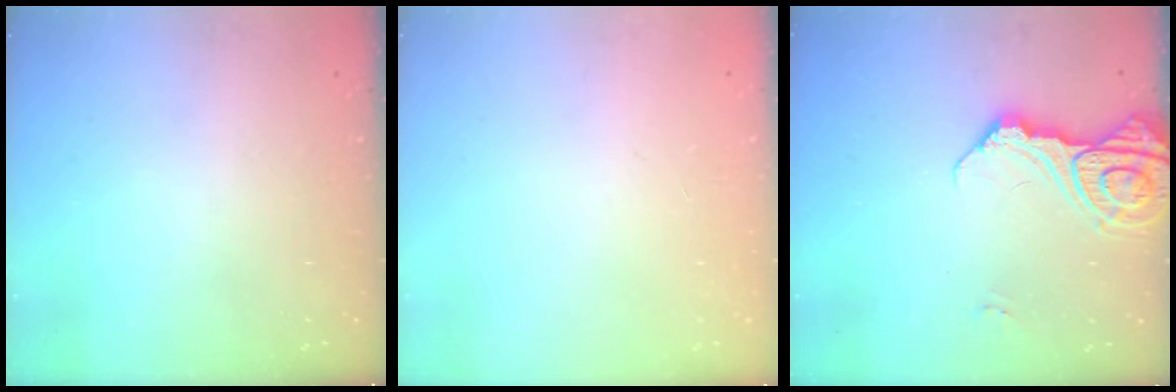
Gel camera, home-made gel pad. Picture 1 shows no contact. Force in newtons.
{"total": 0.0}
{"total": 13.1, "press": 13.0, "slide": 1.3}